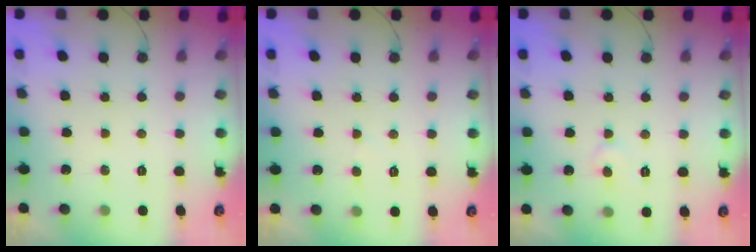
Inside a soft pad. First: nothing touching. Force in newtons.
{"total": 2.0, "press": 2.0, "slide": 0.3}
{"total": 4.9, "press": 4.9, "slide": 0.4}